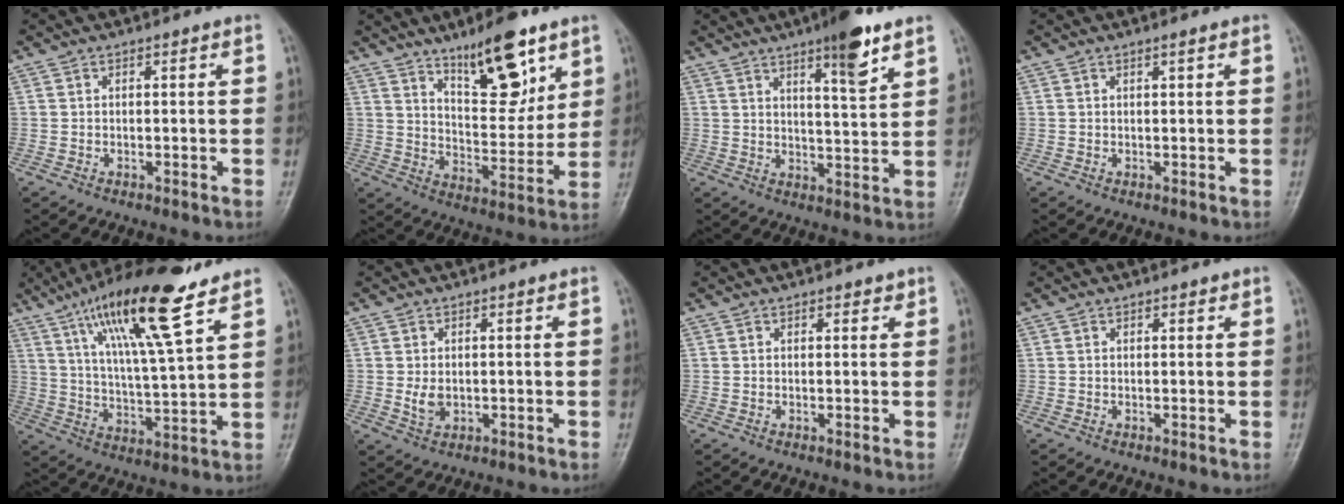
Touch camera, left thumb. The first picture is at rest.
{"total": 14.6, "force": [9.1, 5.2, 10.2], "torque": [-0.120, -0.060, 0.153]}
{"total": 9.6, "force": [6.1, 1.8, 7.2], "torque": [-0.097, -0.036, 0.090]}
{"total": 0.7, "force": [0.5, 0.1, 0.6], "torque": [-0.009, -0.001, 0.008]}
{"total": 19.3, "force": [11.6, 3.6, 15.0], "torque": [-0.248, -0.042, 0.204]}
{"total": 2.9, "force": [0.1, 2.1, 2.0], "torque": [-0.032, -0.007, 0.007]}
{"total": 1.5, "force": [1.0, 0.8, 0.8], "torque": [-0.001, -0.004, 0.010]}
{"total": 1.1, "force": [0.7, 0.5, 0.6], "torque": [-0.004, -0.002, 0.008]}